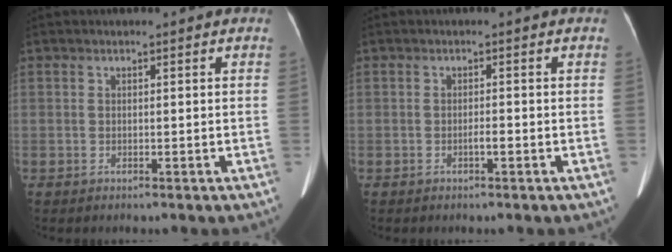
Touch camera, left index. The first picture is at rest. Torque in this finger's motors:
{"motor_torque": [0.49, 0.17, 0.15, 0.00]}